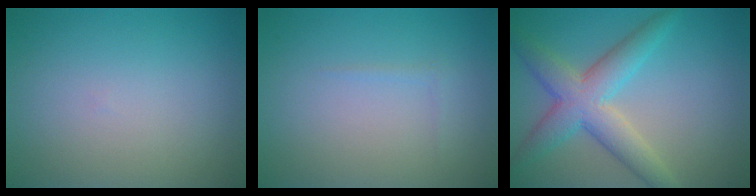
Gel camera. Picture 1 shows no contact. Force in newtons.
{"total": 0.5, "press": 0.5, "slide": 0.1}
{"total": 5.8, "press": 5.8, "slide": 0.0}